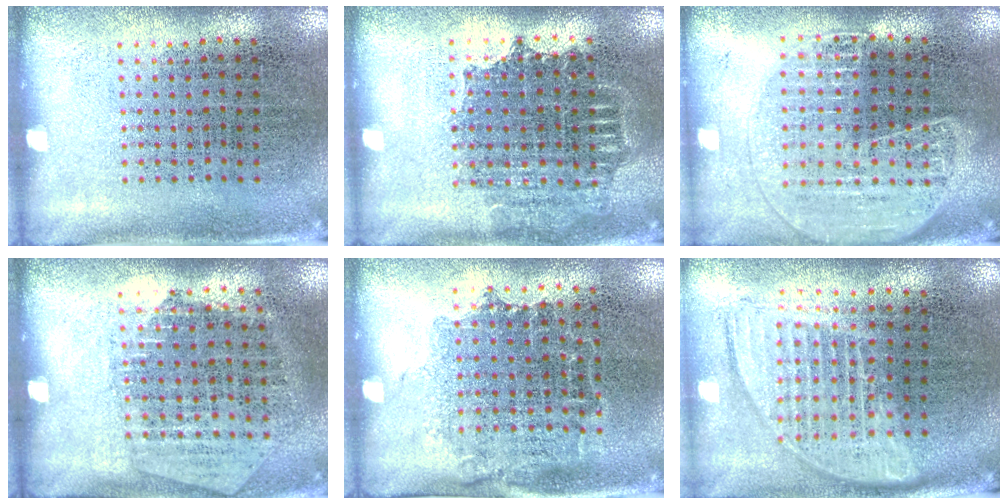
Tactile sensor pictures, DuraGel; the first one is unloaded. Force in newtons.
{"total": 1.4, "press": 1.2, "slide": 0.7}
{"total": 1.8, "press": 1.7, "slide": 0.7}
{"total": 1.3, "press": 1.2, "slide": 0.6}
{"total": 1.1, "press": 0.9, "slide": 0.5}
{"total": 1.7, "press": 1.4, "slide": 0.9}